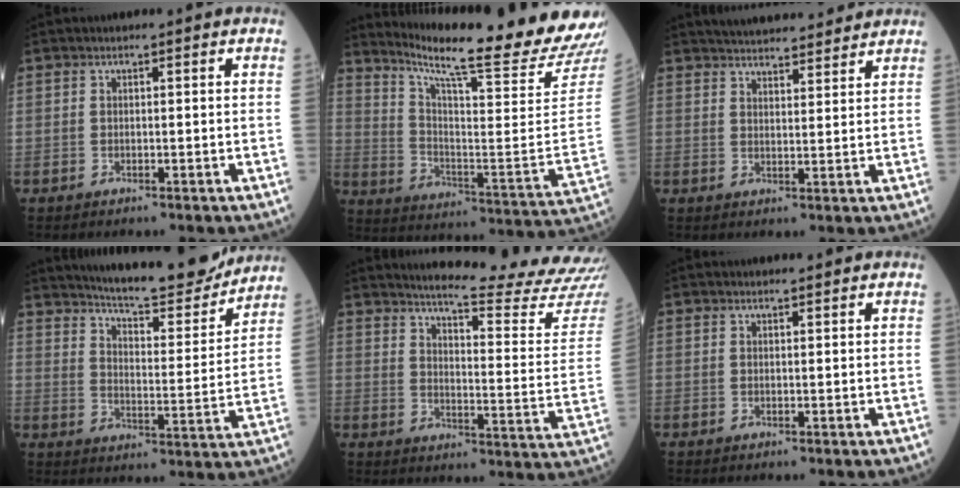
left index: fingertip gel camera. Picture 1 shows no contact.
{"total": 23.0, "force": [21.0, -1.8, 9.3], "torque": [-0.170, -0.104, 0.292]}
{"total": 12.8, "force": [12.0, 2.1, 4.0], "torque": [-0.055, 0.018, 0.163]}
{"total": 18.4, "force": [17.0, 1.7, 6.8], "torque": [-0.107, -0.032, 0.237]}
{"total": 22.2, "force": [20.9, -1.3, 7.4], "torque": [-0.115, -0.130, 0.248]}
{"total": 1.9, "force": [1.9, 0.1, 0.4], "torque": [-0.009, 0.008, 0.026]}